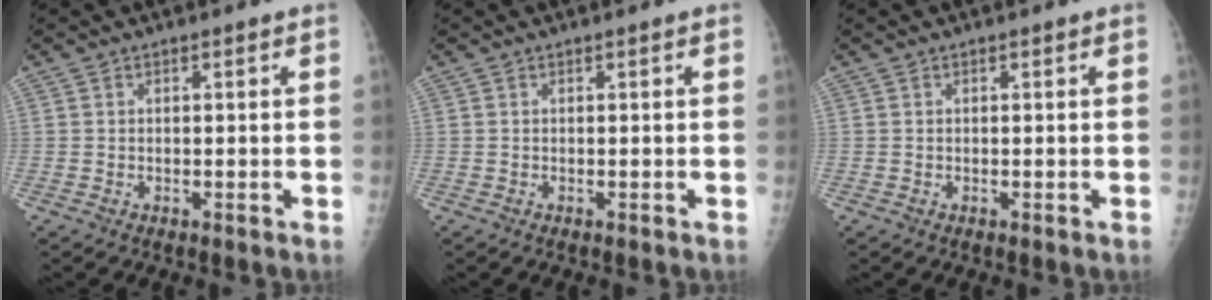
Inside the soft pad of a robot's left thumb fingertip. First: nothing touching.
{"total": 0.0}
{"total": 0.0}